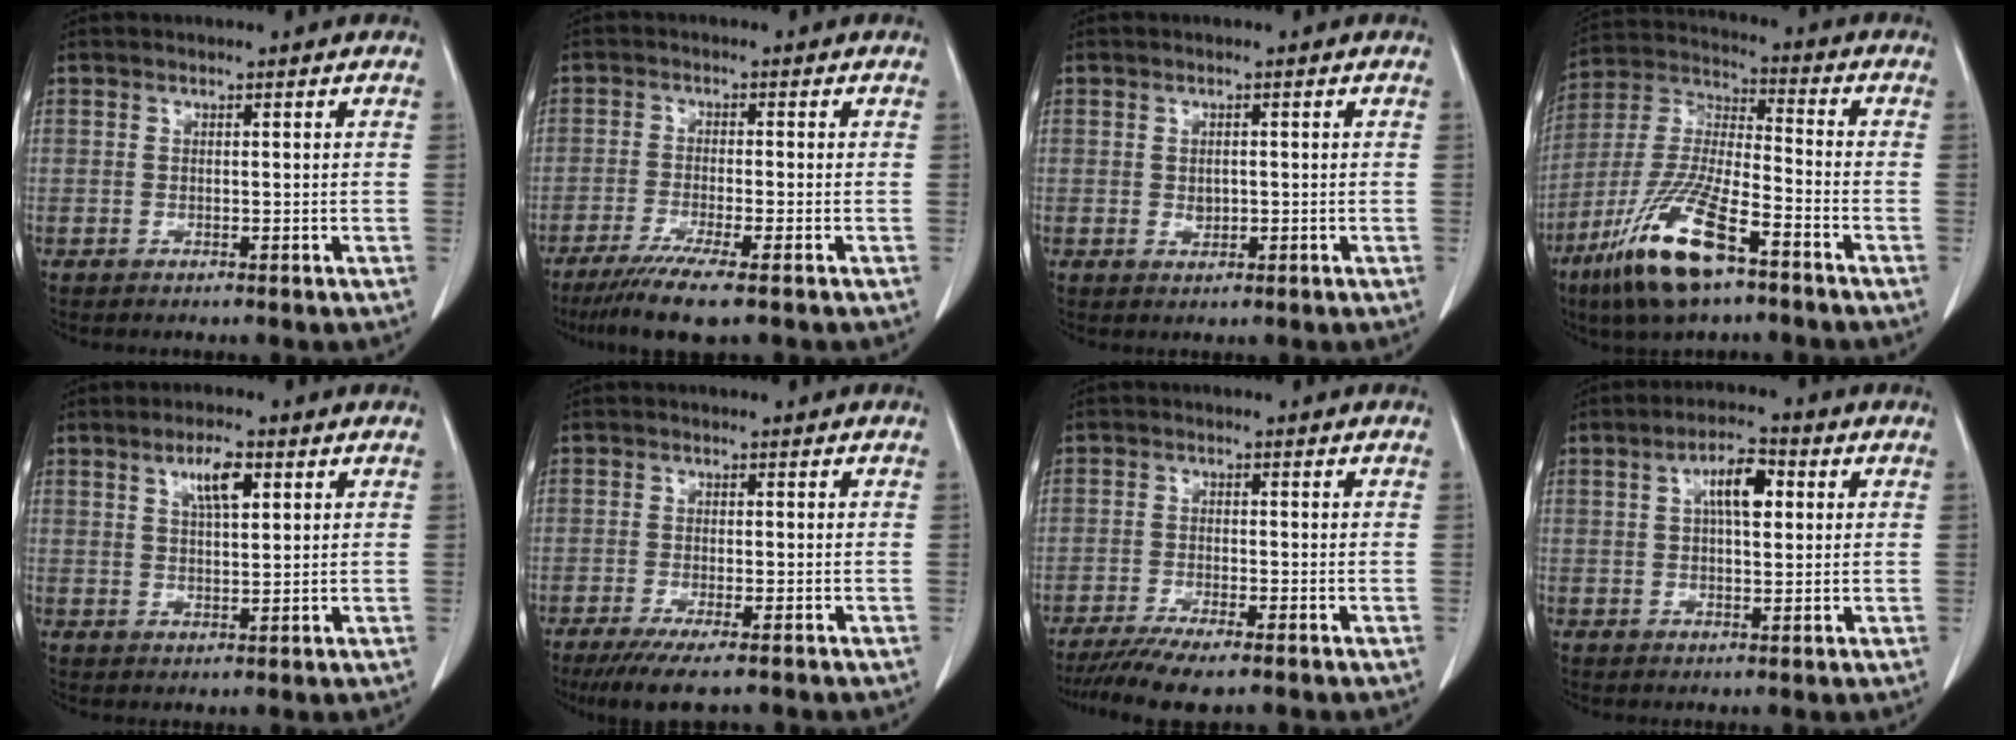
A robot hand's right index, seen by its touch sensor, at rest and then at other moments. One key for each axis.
{"total": 7.2, "fx": -5.0, "fy": -0.3, "fz": 5.1, "tx": -0.086, "ty": -0.019, "tz": -0.084}
{"total": 1.4, "fx": 0.0, "fy": 0.9, "fz": 1.1, "tx": -0.018, "ty": -0.002, "tz": 0.003}
{"total": 15.9, "fx": -9.2, "fy": 3.2, "fz": 12.5, "tx": -0.269, "ty": -0.031, "tz": -0.170}
{"total": 4.9, "fx": 2.3, "fy": 1.3, "fz": 4.2, "tx": -0.078, "ty": 0.003, "tz": 0.042}
{"total": 6.9, "fx": -5.1, "fy": 0.7, "fz": 4.5, "tx": -0.067, "ty": -0.017, "tz": -0.078}
{"total": 7.0, "fx": -5.5, "fy": 0.5, "fz": 4.4, "tx": -0.069, "ty": -0.016, "tz": -0.089}
{"total": 6.0, "fx": 1.7, "fy": 2.1, "fz": 5.4, "tx": -0.094, "ty": 0.013, "tz": 0.027}